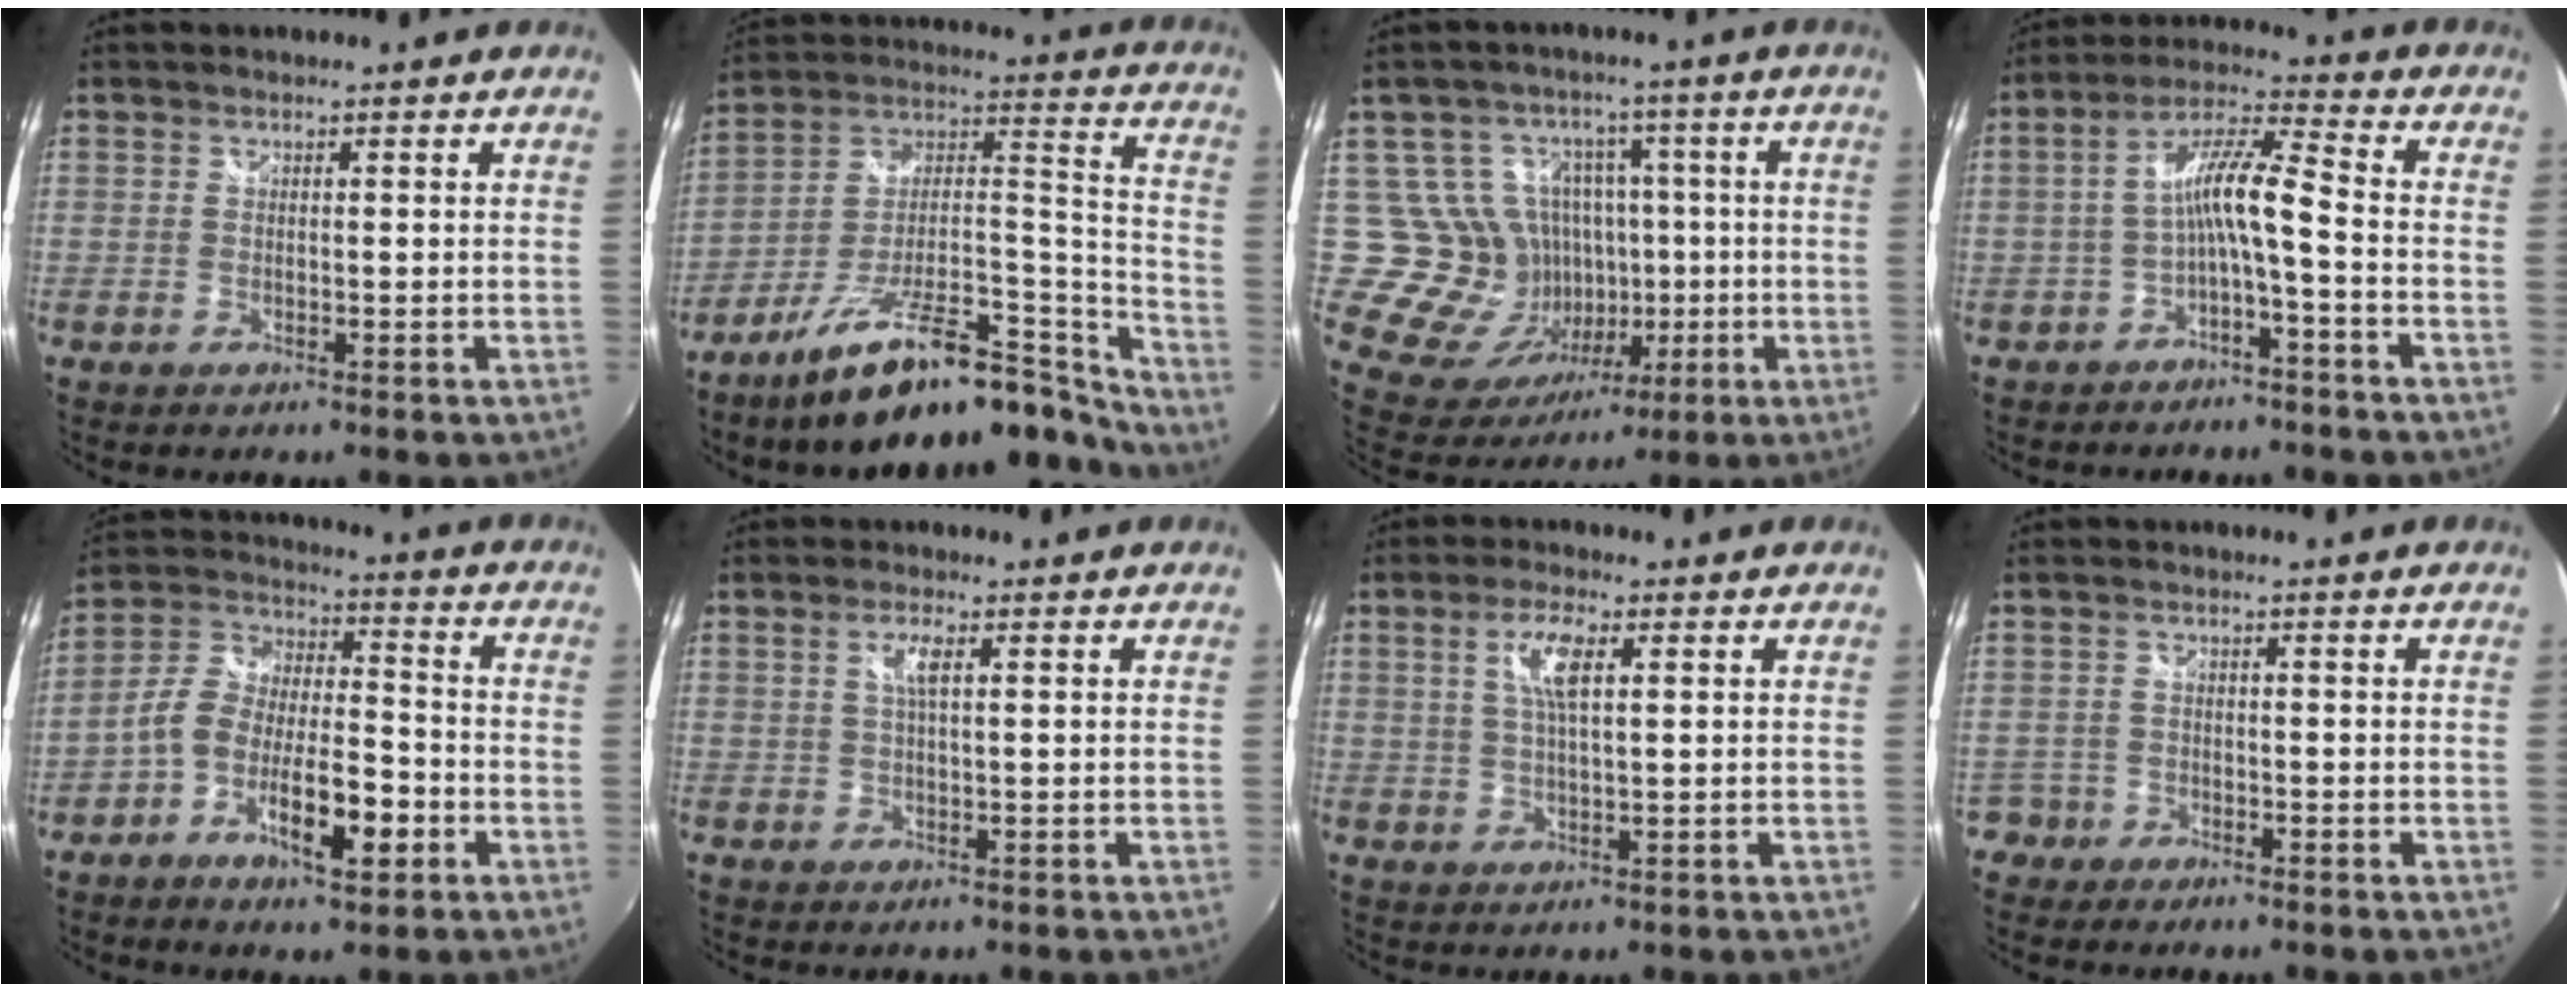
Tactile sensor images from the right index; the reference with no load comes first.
{"total": 24.2, "force": [-19.1, 6.6, 13.4], "torque": [-0.179, 0.022, -0.292]}
{"total": 14.2, "force": [-0.1, 13.3, 5.0], "torque": [-0.118, 0.018, 0.017]}
{"total": 7.8, "force": [-2.9, 0.7, 7.3], "torque": [-0.161, 0.017, -0.049]}
{"total": 12.0, "force": [-5.0, 5.0, 9.8], "torque": [-0.190, 0.016, -0.085]}
{"total": 2.7, "force": [0.8, 0.3, 2.5], "torque": [-0.048, 0.003, 0.013]}
{"total": 5.5, "force": [1.8, 1.3, 5.0], "torque": [-0.095, 0.004, 0.033]}
{"total": 2.9, "force": [-1.7, 2.3, -0.1], "torque": [-0.005, 0.010, -0.033]}